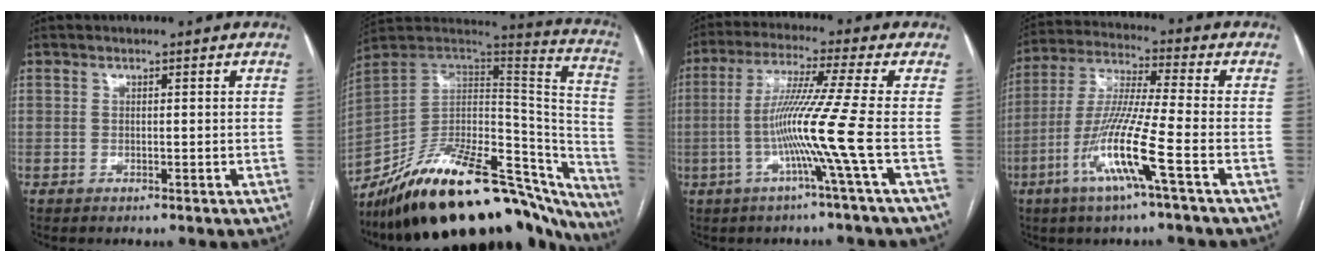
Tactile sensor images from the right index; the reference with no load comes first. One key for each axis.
{"total": 37.1, "fx": -28.3, "fy": 12.6, "fz": 20.5, "tx": -0.272, "ty": -0.013, "tz": -0.408}
{"total": 10.8, "fx": -2.9, "fy": -3.0, "fz": 10.0, "tx": -0.192, "ty": -0.007, "tz": -0.057}
{"total": 12.9, "fx": -5.4, "fy": -0.7, "fz": 11.7, "tx": -0.241, "ty": -0.009, "tz": -0.108}